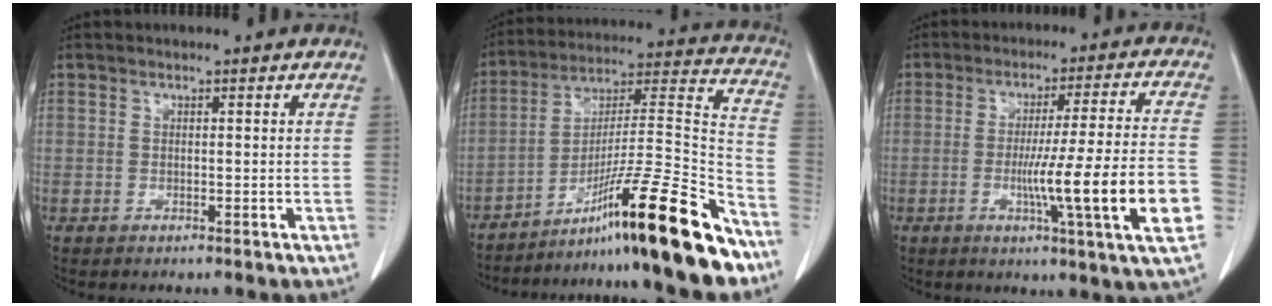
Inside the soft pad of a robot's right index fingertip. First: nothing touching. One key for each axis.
{"total": 22.2, "fx": -15.7, "fy": -0.4, "fz": 15.7, "tx": -0.217, "ty": 0.009, "tz": -0.261}
{"total": 15.8, "fx": -4.0, "fy": -1.3, "fz": 15.2, "tx": -0.218, "ty": -0.014, "tz": -0.064}